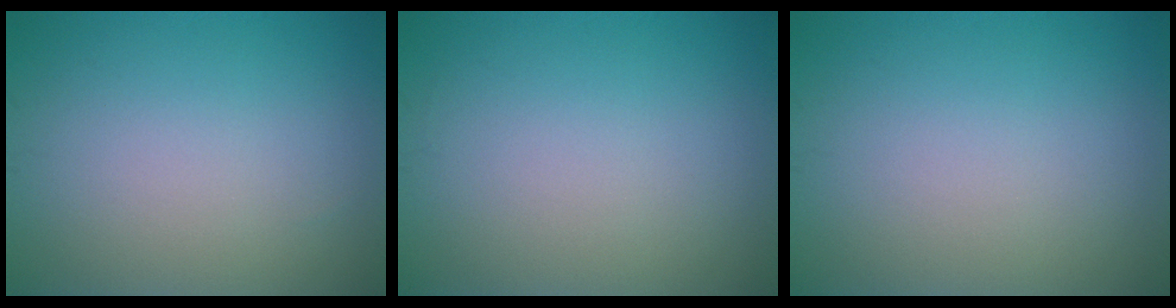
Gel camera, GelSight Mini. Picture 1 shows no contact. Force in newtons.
{"total": 0.0}
{"total": 0.0}